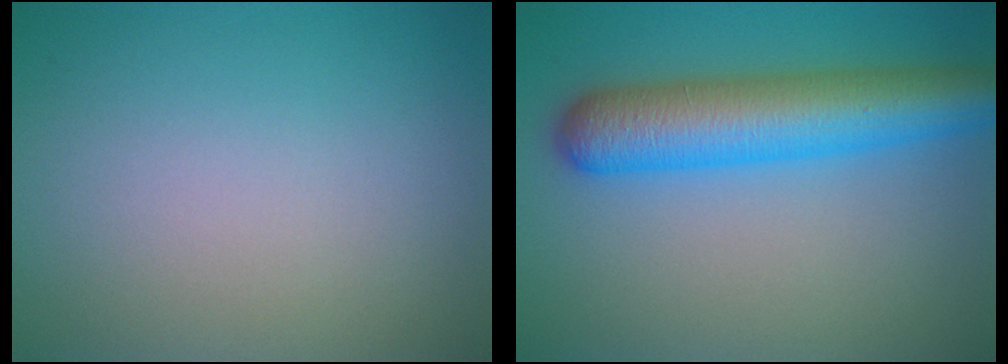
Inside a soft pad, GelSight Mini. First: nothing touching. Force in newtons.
{"total": 7.9, "press": 7.9, "slide": 0.3}